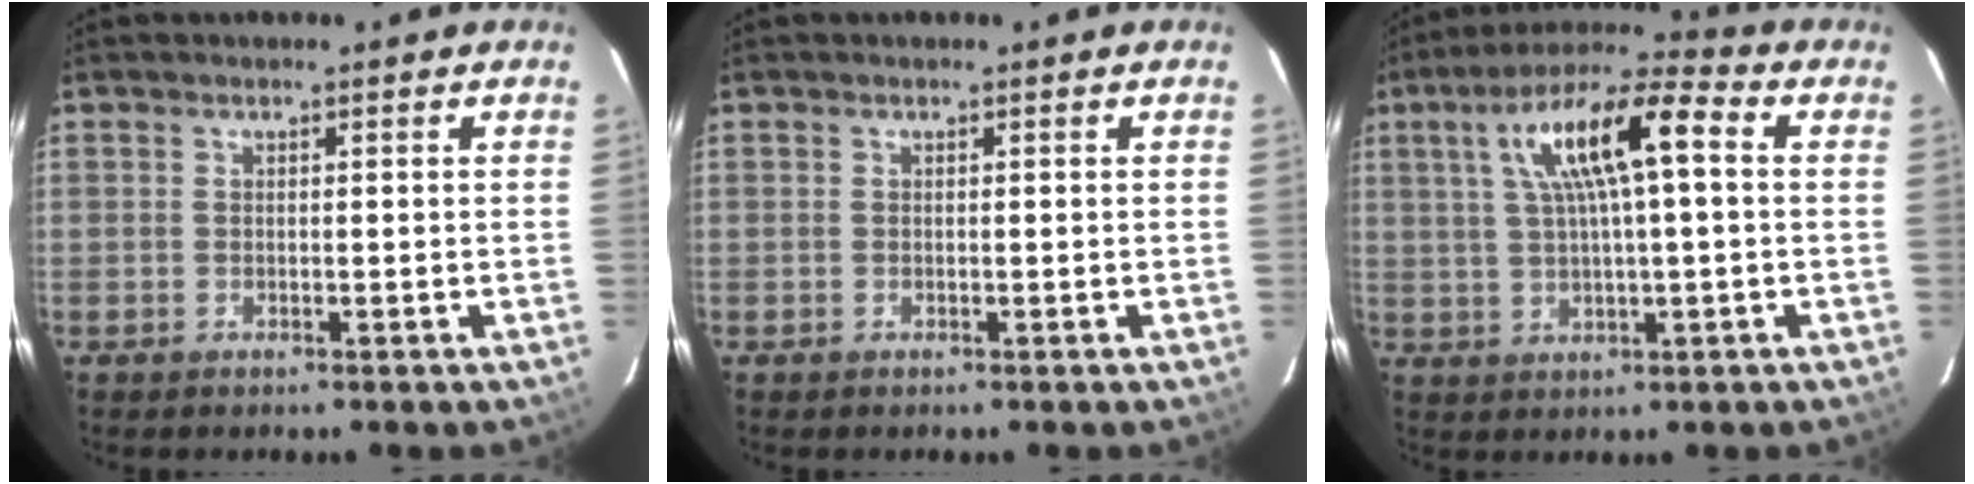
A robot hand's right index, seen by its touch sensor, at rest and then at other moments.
{"total": 0.0}
{"total": 13.2, "force": [3.3, 2.9, 12.4], "torque": [-0.222, 0.028, 0.055]}